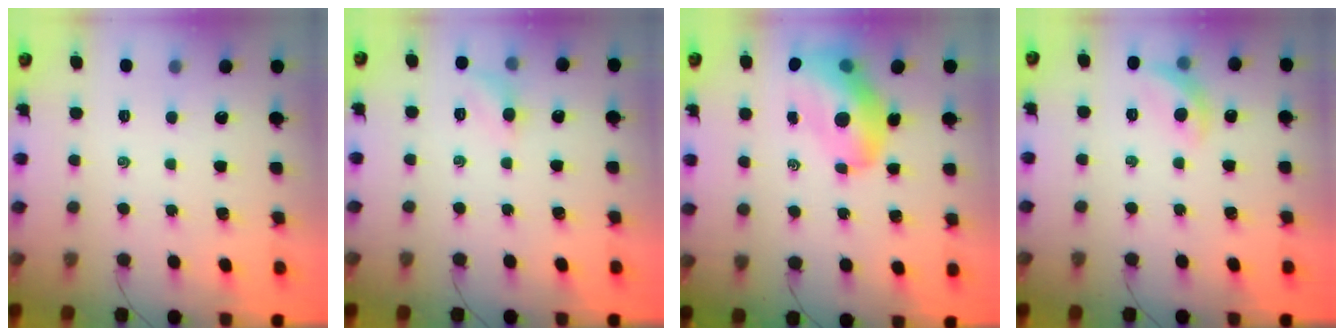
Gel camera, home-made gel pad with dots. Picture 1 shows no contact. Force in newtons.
{"total": 5.3, "press": 4.9, "slide": 1.8}
{"total": 13.8, "press": 13.2, "slide": 3.9}
{"total": 8.4, "press": 8.3, "slide": 1.4}